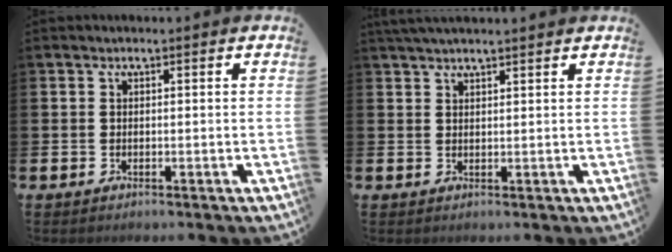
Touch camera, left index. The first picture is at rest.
{"total": 2.2, "force": [2.1, 0.0, 0.6], "torque": [-0.016, -0.004, 0.039]}